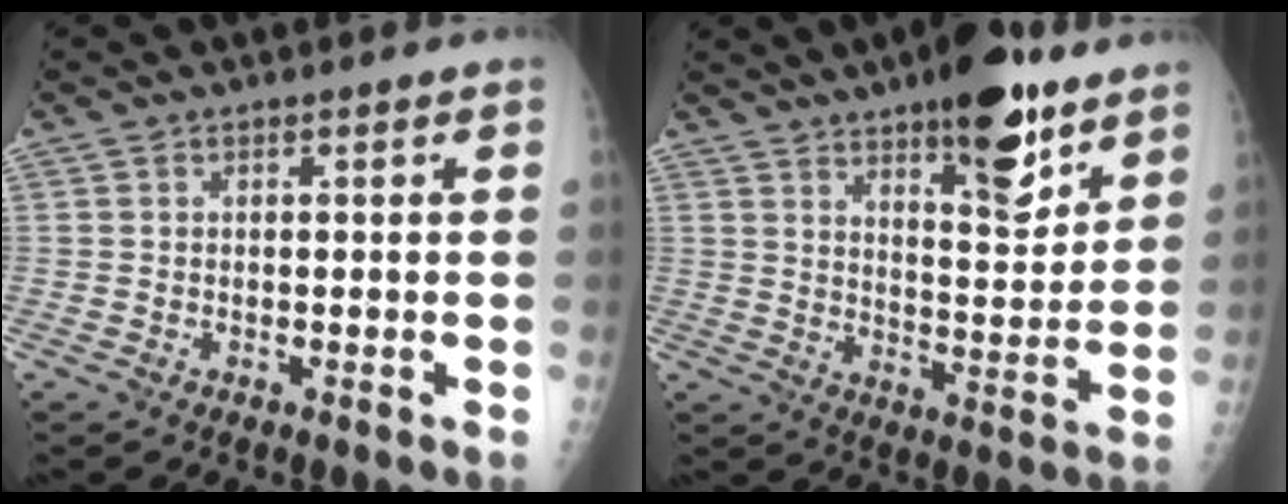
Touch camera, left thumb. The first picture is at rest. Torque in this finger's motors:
{"motor_torque": [2.33, 1.21, 1.37, -1.41, 0.44]}